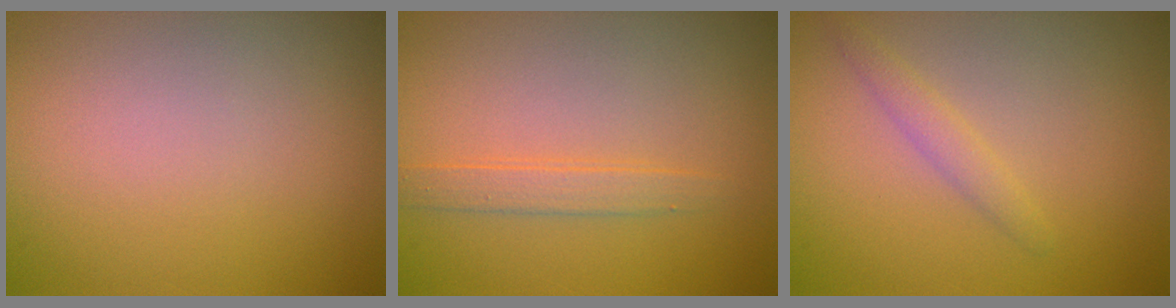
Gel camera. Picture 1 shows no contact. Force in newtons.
{"total": 1.7, "press": 1.7, "slide": 0.1}
{"total": 1.5, "press": 1.5, "slide": 0.1}